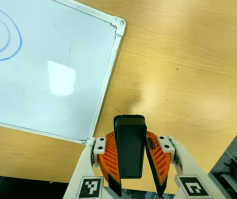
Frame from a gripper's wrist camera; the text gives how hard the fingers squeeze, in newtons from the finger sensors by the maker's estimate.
{"total": 9.8, "left": 7.9, "right": 11.7}